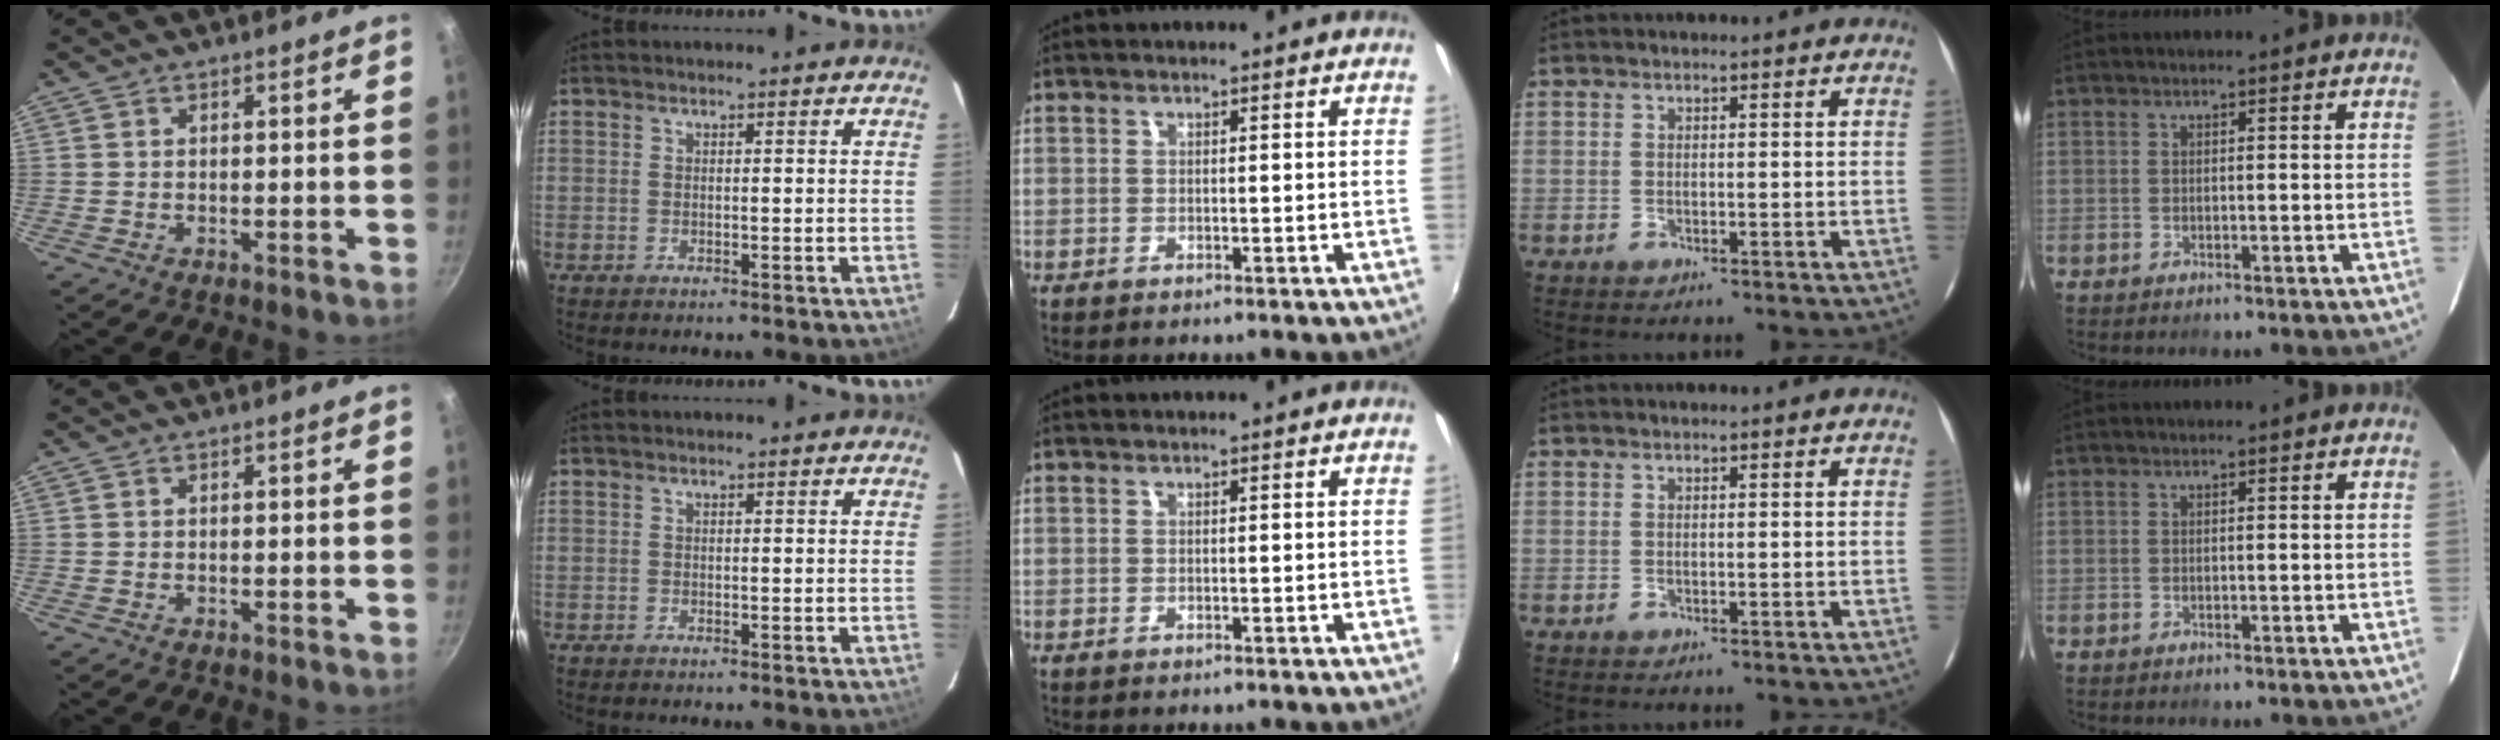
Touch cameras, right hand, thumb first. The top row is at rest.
{}